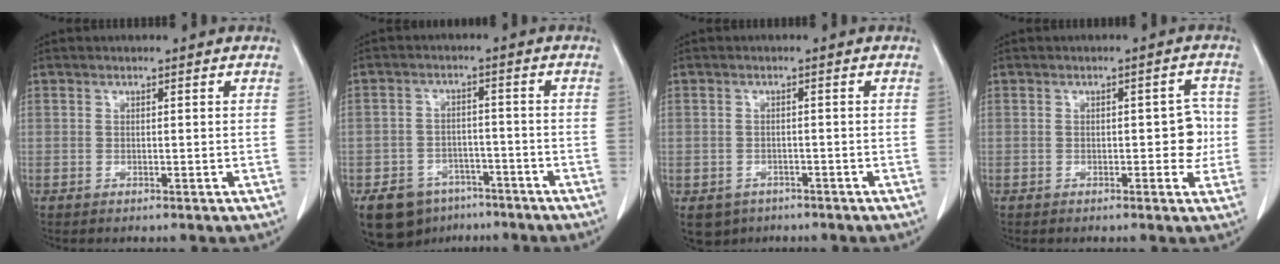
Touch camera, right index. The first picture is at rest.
{"total": 9.0, "force": [-6.1, 6.0, 3.0], "torque": [-0.046, 0.010, -0.089]}
{"total": 4.6, "force": [-2.7, 3.6, 0.8], "torque": [-0.007, 0.003, -0.038]}
{"total": 3.9, "force": [-0.3, 1.9, 3.4], "torque": [-0.034, 0.016, -0.002]}